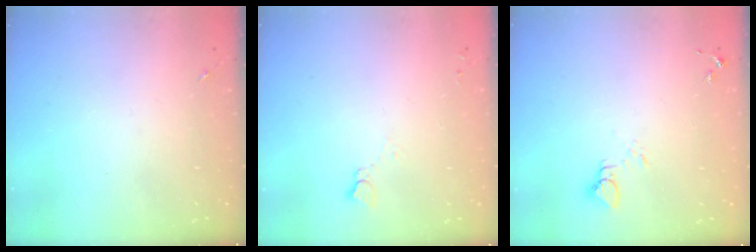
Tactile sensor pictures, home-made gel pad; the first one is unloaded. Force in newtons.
{"total": 2.5, "press": 2.5, "slide": 0.1}
{"total": 3.2, "press": 3.2, "slide": 0.1}